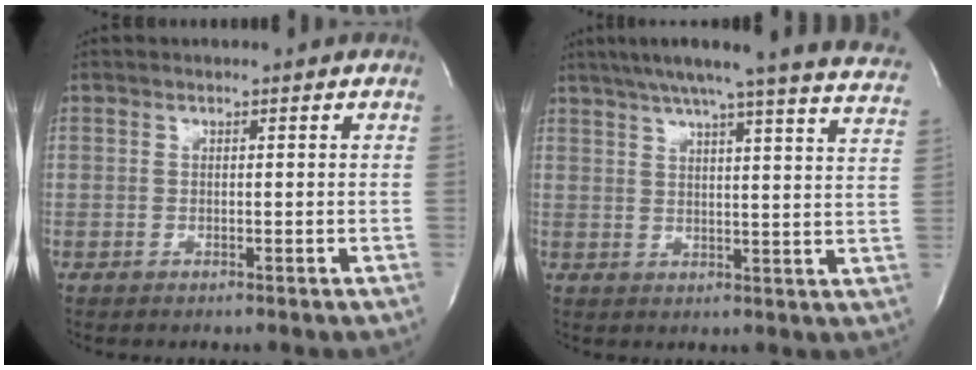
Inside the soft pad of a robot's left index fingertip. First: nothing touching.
{"total": 25.0, "force": [22.2, 0.2, 11.4], "torque": [-0.173, -0.054, 0.256]}